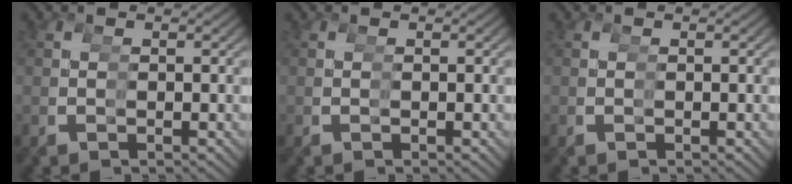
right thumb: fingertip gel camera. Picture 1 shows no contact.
{"total": 0.0}
{"total": 0.0}